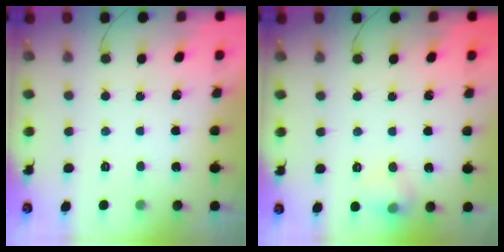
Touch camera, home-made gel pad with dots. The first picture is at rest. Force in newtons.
{"total": 7.6, "press": 7.6, "slide": 0.9}